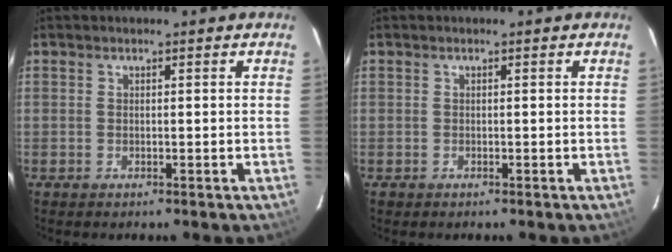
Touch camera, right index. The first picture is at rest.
{"total": 0.6, "force": [-0.3, 0.5, -0.1], "torque": [0.000, 0.002, -0.004]}